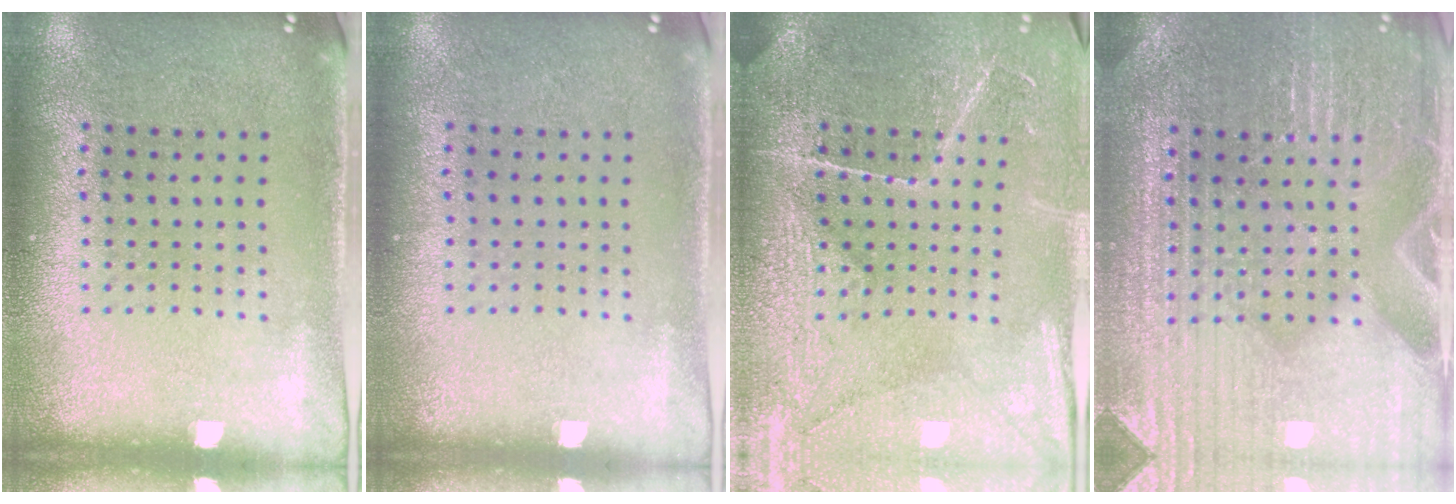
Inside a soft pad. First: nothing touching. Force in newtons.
{"total": 0.0}
{"total": 3.9, "press": 3.7, "slide": 1.3}
{"total": 4.6, "press": 4.4, "slide": 1.4}